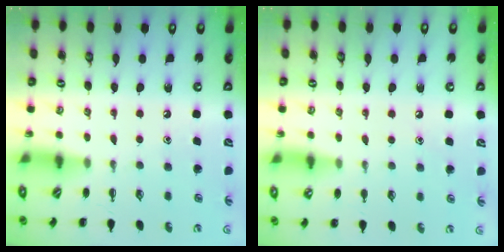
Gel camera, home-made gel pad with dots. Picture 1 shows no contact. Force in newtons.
{"total": 5.1, "press": 4.9, "slide": 1.4}